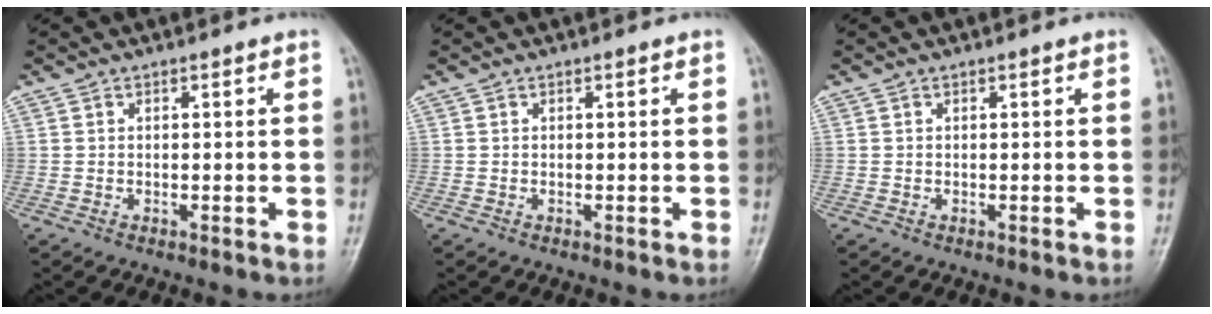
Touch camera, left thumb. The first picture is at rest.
{"total": 0.0}
{"total": 0.0}